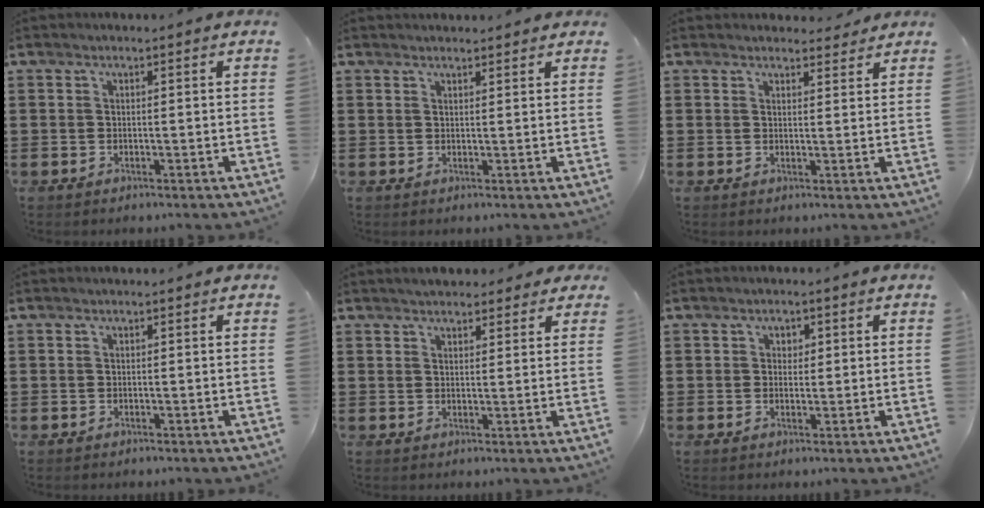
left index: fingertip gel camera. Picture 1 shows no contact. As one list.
[{"total": 1.4, "force": [1.4, 0.2, 0.2], "torque": [-0.006, 0.001, 0.027]}, {"total": 2.5, "force": [2.4, 0.8, 0.2], "torque": [0.005, -0.008, 0.041]}, {"total": 0.0}, {"total": 2.9, "force": [2.7, 0.9, 0.7], "torque": [-0.012, -0.004, 0.049]}, {"total": 1.4, "force": [0.3, 1.2, 0.7], "torque": [-0.016, 0.009, 0.004]}]